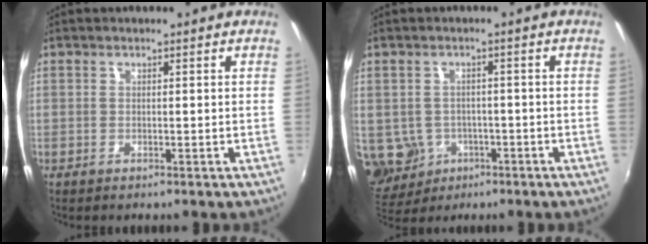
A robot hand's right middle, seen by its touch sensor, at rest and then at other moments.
{"total": 9.3, "force": [-2.6, 8.2, 3.5], "torque": [-0.099, -0.005, -0.021]}